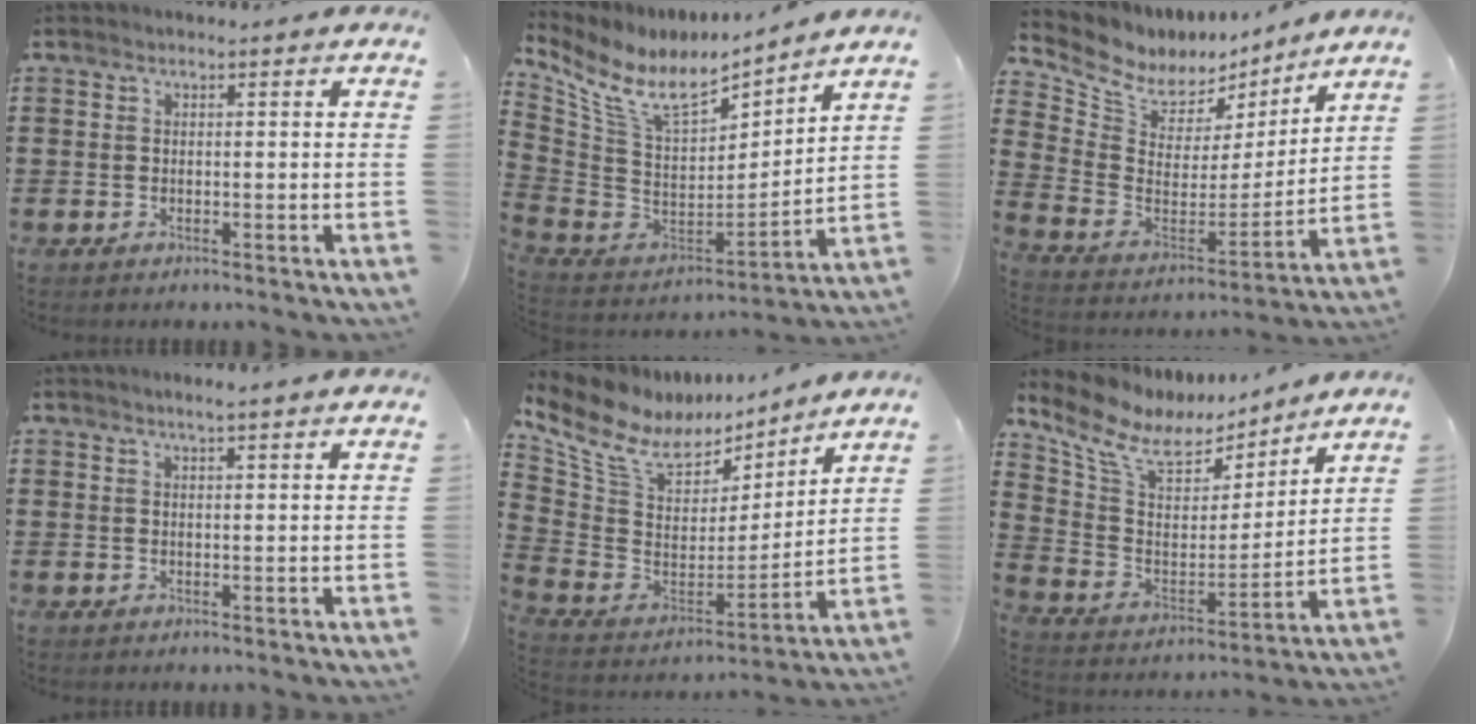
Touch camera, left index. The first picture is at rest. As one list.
[{"total": 10.5, "force": [7.2, 4.5, 6.2], "torque": [-0.154, -0.045, 0.127]}, {"total": 7.3, "force": [5.9, 4.2, 1.4], "torque": [-0.072, -0.041, 0.105]}, {"total": 1.3, "force": [1.1, -0.1, 0.7], "torque": [-0.014, 0.001, 0.019]}, {"total": 10.4, "force": [7.2, 5.6, 4.9], "torque": [-0.135, -0.036, 0.130]}, {"total": 9.4, "force": [7.0, 4.8, 4.1], "torque": [-0.121, -0.034, 0.124]}]